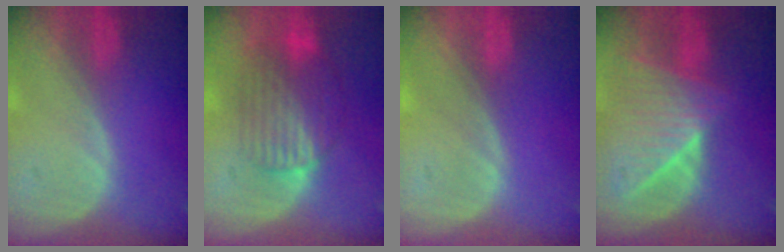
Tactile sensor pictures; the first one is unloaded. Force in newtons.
{"total": 8.1, "press": 7.4, "slide": 3.2}
{"total": 0.0}
{"total": 9.0, "press": 8.0, "slide": 4.1}